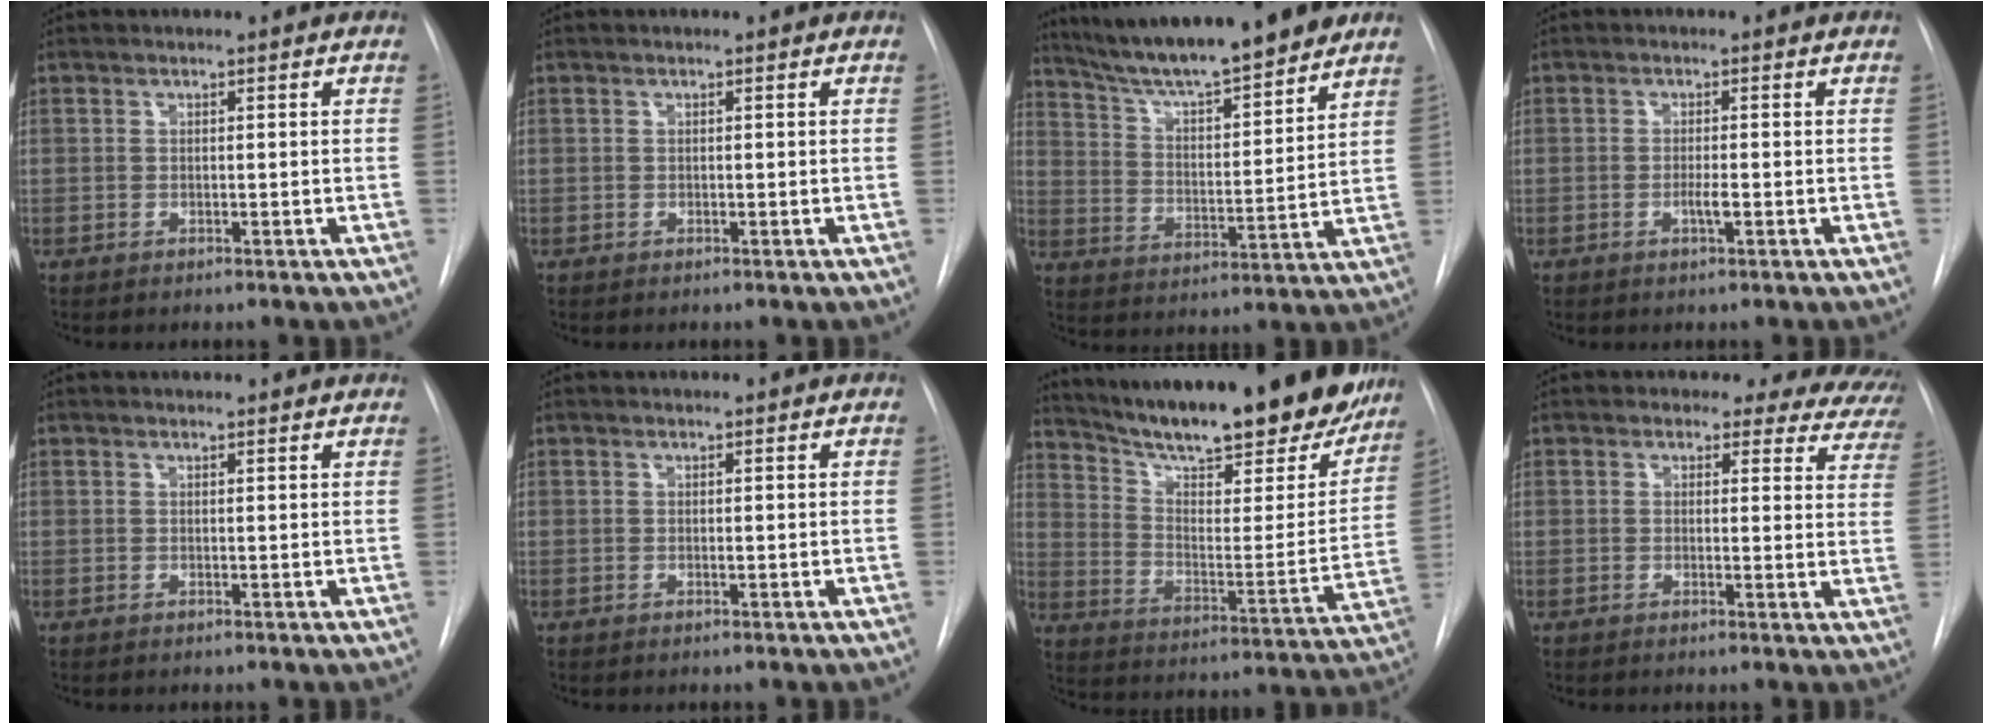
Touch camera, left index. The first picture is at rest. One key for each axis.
{"total": 0.0}
{"total": 17.8, "fx": 15.2, "fy": 1.8, "fz": 9.1, "tx": -0.146, "ty": 0.003, "tz": 0.243}
{"total": 1.6, "fx": -0.6, "fy": 0.1, "fz": 1.5, "tx": -0.029, "ty": -0.002, "tz": -0.011}
{"total": 2.8, "fx": 2.7, "fy": 0.6, "fz": 0.5, "tx": -0.013, "ty": 0.011, "tz": 0.024}
{"total": 0.0}
{"total": 29.0, "fx": 24.5, "fy": 6.2, "fz": 14.1, "tx": -0.225, "ty": -0.049, "tz": 0.332}
{"total": 13.7, "fx": 11.8, "fy": 6.0, "fz": 3.6, "tx": -0.013, "ty": -0.028, "tz": 0.094}